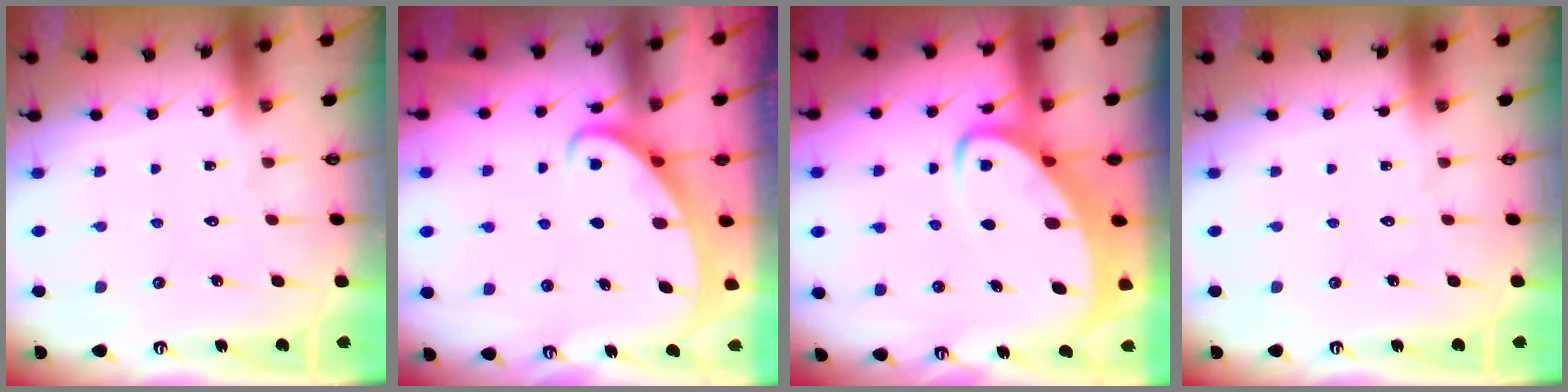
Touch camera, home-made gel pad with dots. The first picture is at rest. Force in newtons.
{"total": 2.6, "press": 2.6, "slide": 0.3}
{"total": 4.3, "press": 4.2, "slide": 0.4}
{"total": 0.0}